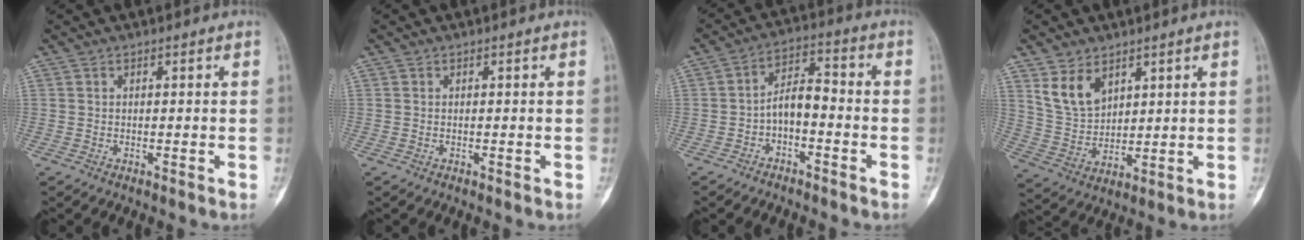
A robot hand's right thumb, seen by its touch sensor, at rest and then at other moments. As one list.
[{"total": 0.0}, {"total": 6.2, "force": [-2.2, 3.4, 4.8], "torque": [-0.075, 0.042, -0.046]}, {"total": 8.3, "force": [4.7, 5.2, 4.4], "torque": [-0.069, -0.024, 0.106]}]